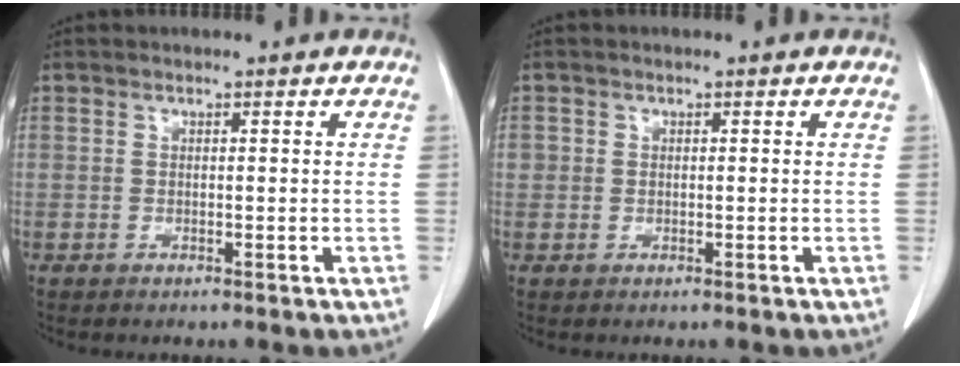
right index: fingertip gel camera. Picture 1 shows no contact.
{"total": 1.2, "force": [0.2, 1.2, 0.2], "torque": [0.008, 0.008, 0.004]}